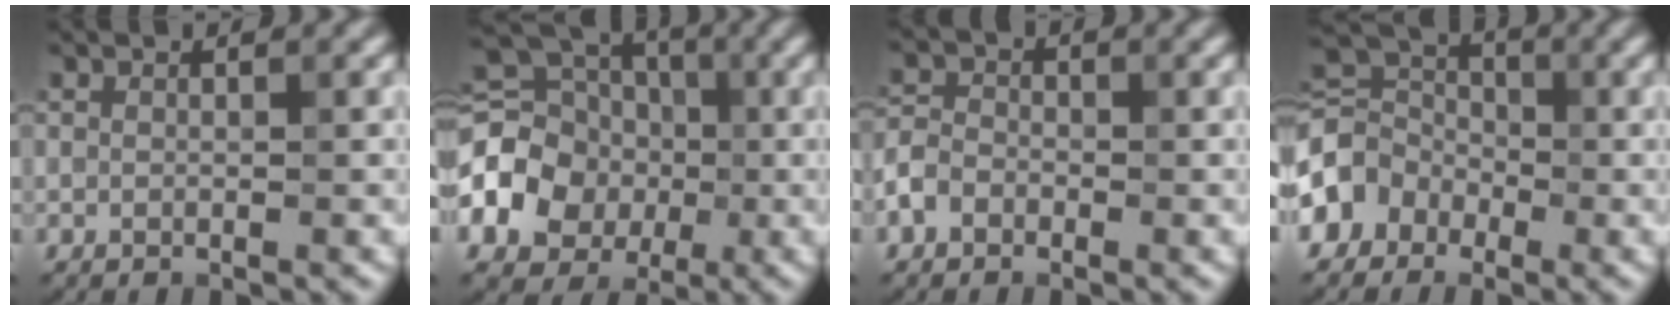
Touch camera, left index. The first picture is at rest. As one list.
[{"total": 10.7, "force": [-1.5, 9.0, 5.5], "torque": [-0.109, -0.002, -0.061]}, {"total": 2.4, "force": [-1.2, 1.8, 0.9], "torque": [-0.014, 0.006, -0.034]}, {"total": 5.1, "force": [-2.1, 4.1, 2.2], "torque": [-0.036, 0.017, -0.056]}]